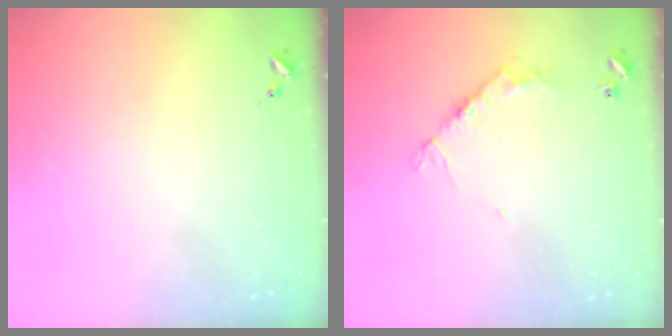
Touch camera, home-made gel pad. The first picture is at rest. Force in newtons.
{"total": 8.1, "press": 8.1, "slide": 0.7}